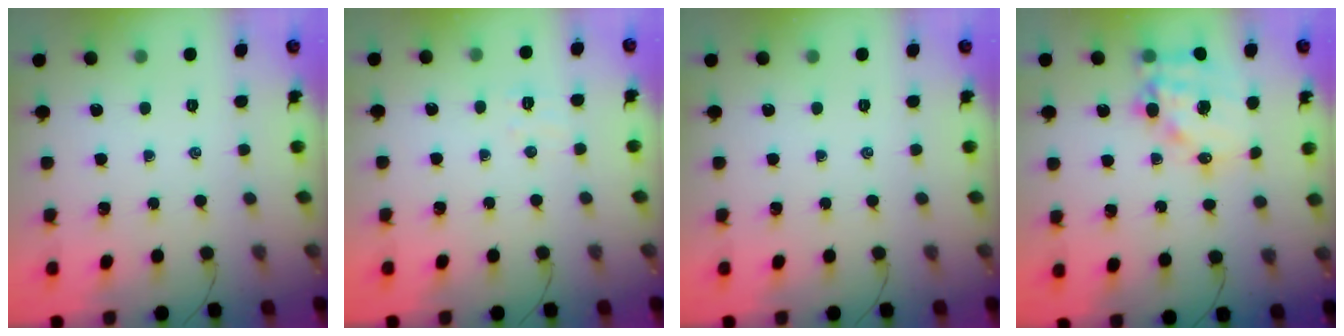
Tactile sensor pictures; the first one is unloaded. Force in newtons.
{"total": 4.5, "press": 4.3, "slide": 1.2}
{"total": 0.0}
{"total": 14.2, "press": 13.9, "slide": 3.3}